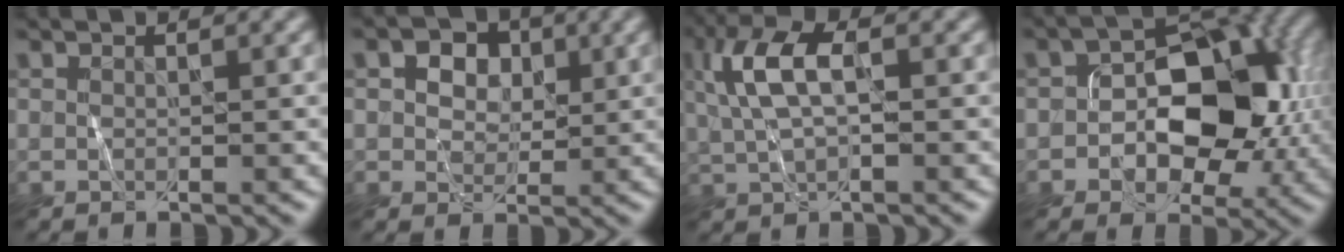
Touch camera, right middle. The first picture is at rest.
{"total": 4.3, "force": [1.9, 3.2, 2.2], "torque": [-0.031, 0.018, 0.009]}
{"total": 5.1, "force": [1.3, 2.4, 4.4], "torque": [-0.100, 0.018, 0.021]}
{"total": 9.1, "force": [-0.9, 5.6, 7.1], "torque": [-0.089, 0.023, -0.018]}